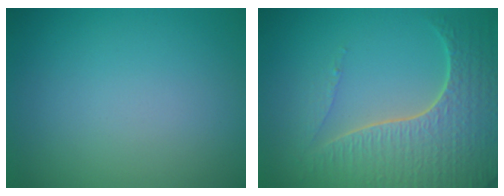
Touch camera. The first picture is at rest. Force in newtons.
{"total": 7.0, "press": 5.1, "slide": 4.8}